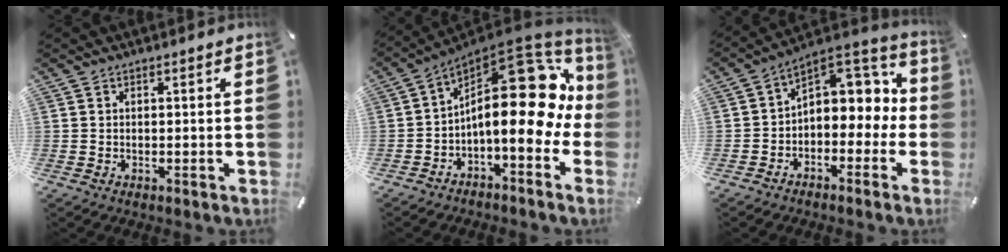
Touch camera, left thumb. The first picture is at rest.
{"total": 21.9, "force": [2.3, 10.3, 19.2], "torque": [-0.302, -0.042, 0.040]}
{"total": 8.1, "force": [1.8, 6.4, 4.5], "torque": [-0.054, -0.022, 0.034]}